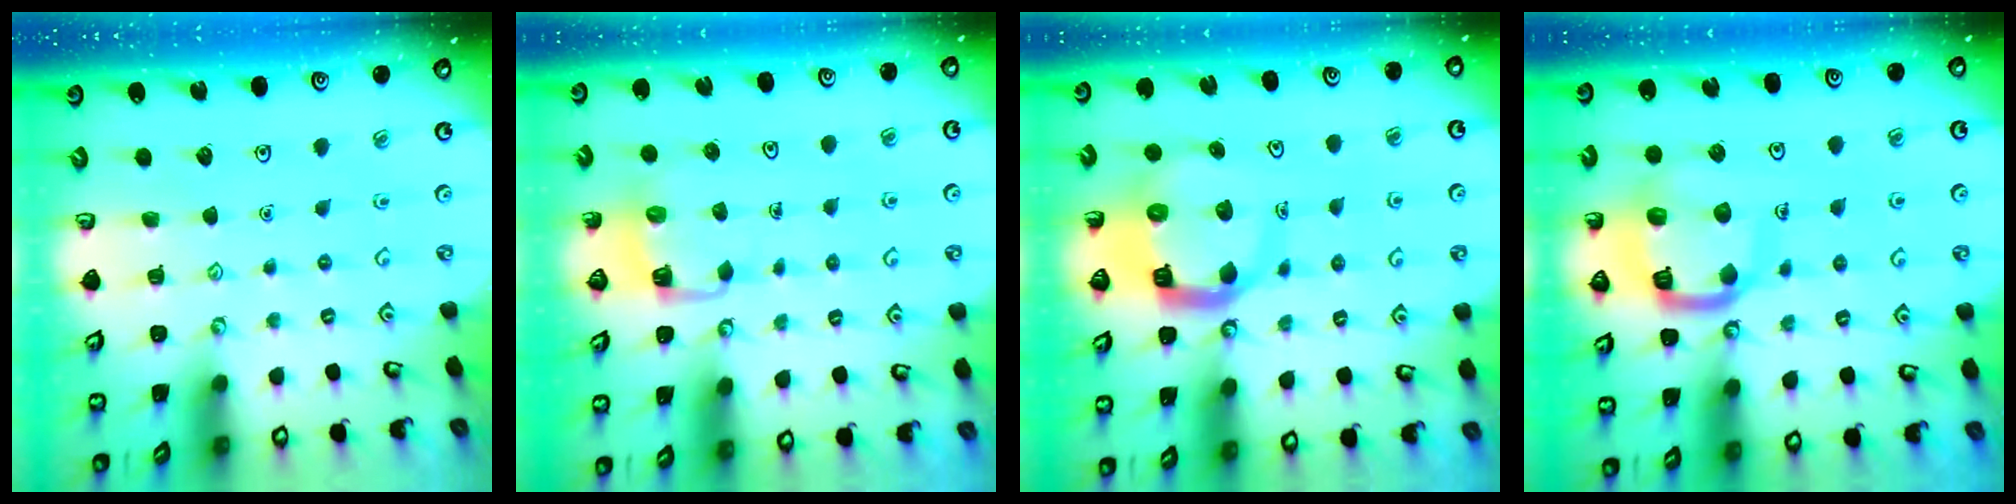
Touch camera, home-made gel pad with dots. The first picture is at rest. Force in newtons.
{"total": 3.8, "press": 3.8, "slide": 0.3}
{"total": 9.7, "press": 9.6, "slide": 1.3}
{"total": 12.5, "press": 12.5, "slide": 1.1}